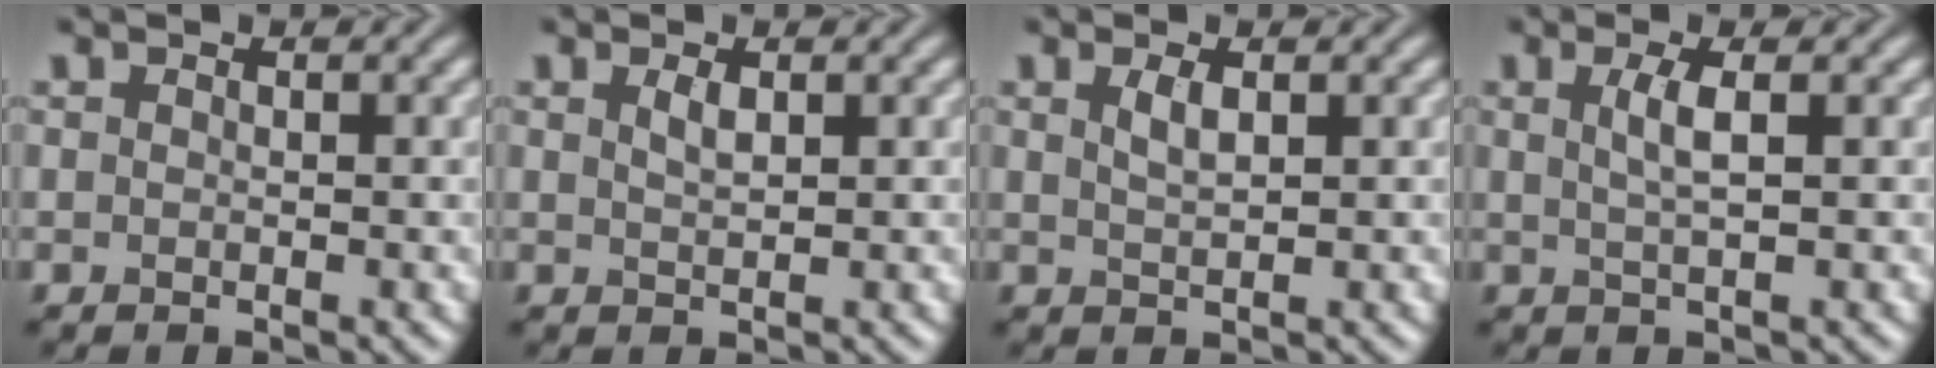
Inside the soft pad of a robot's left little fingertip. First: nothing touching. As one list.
[{"total": 1.1, "force": [0.6, 0.4, 0.9], "torque": [-0.019, 0.001, 0.013]}, {"total": 1.5, "force": [0.7, 0.5, 1.2], "torque": [-0.027, 0.002, 0.015]}, {"total": 2.3, "force": [0.5, 0.5, 2.1], "torque": [-0.040, 0.001, 0.008]}]